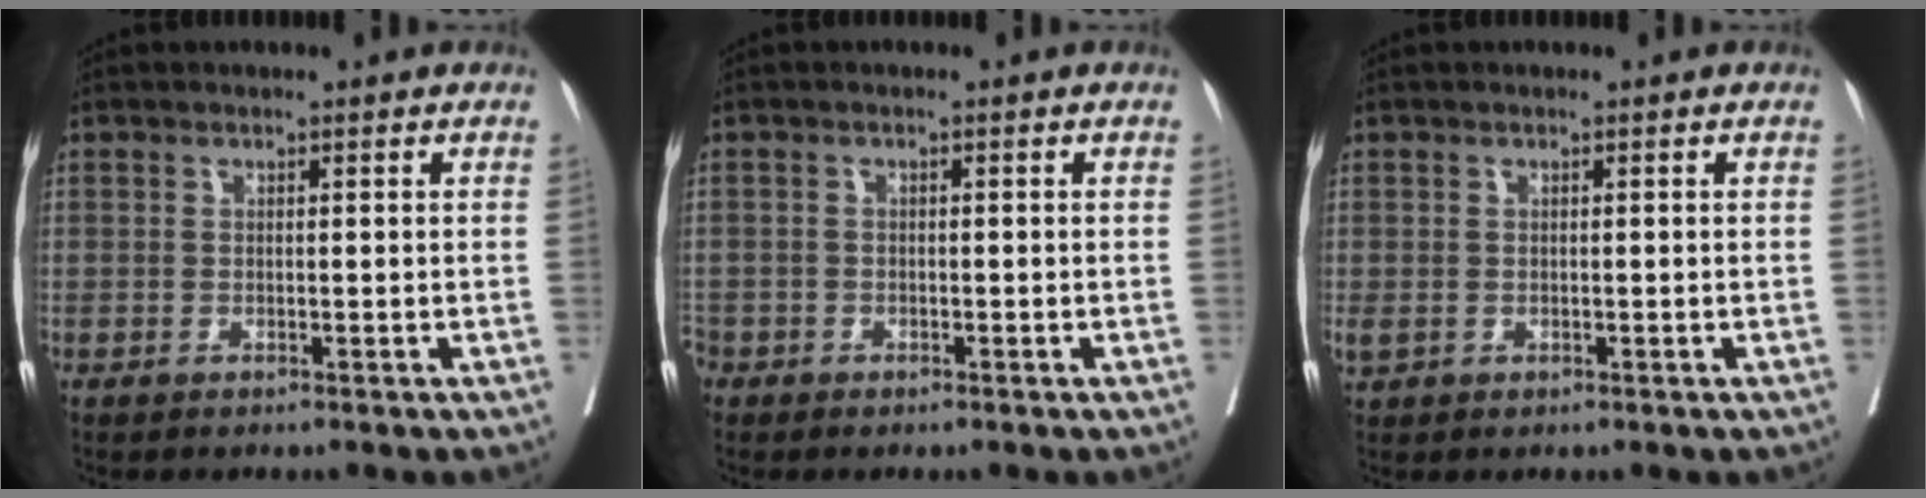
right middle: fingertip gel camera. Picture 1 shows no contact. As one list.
[{"total": 2.5, "force": [-1.6, 1.9, 0.4], "torque": [-0.009, 0.004, -0.034]}, {"total": 1.2, "force": [0.0, 1.0, 0.6], "torque": [-0.016, 0.002, 0.006]}]